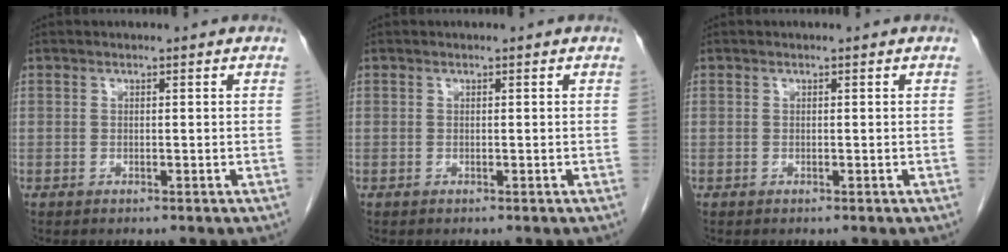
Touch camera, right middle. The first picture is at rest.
{"total": 0.0}
{"total": 0.0}